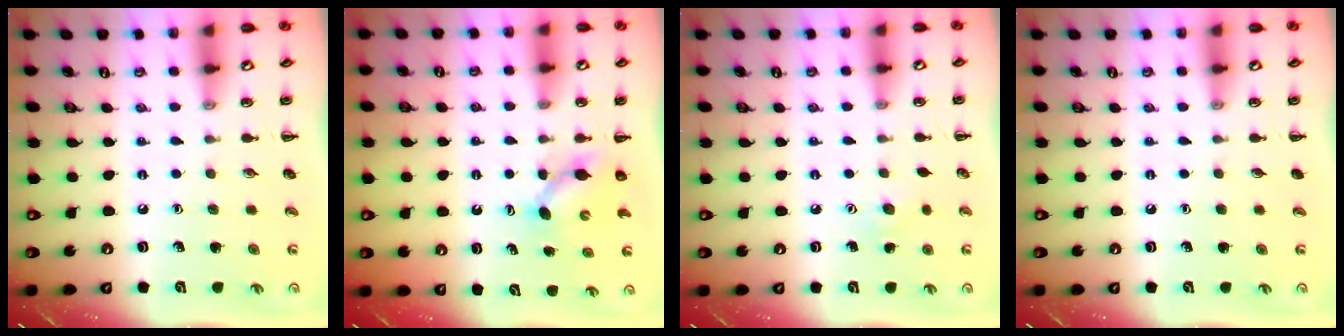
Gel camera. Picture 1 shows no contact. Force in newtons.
{"total": 4.3, "press": 4.2, "slide": 0.9}
{"total": 5.6, "press": 5.4, "slide": 1.6}
{"total": 0.0}